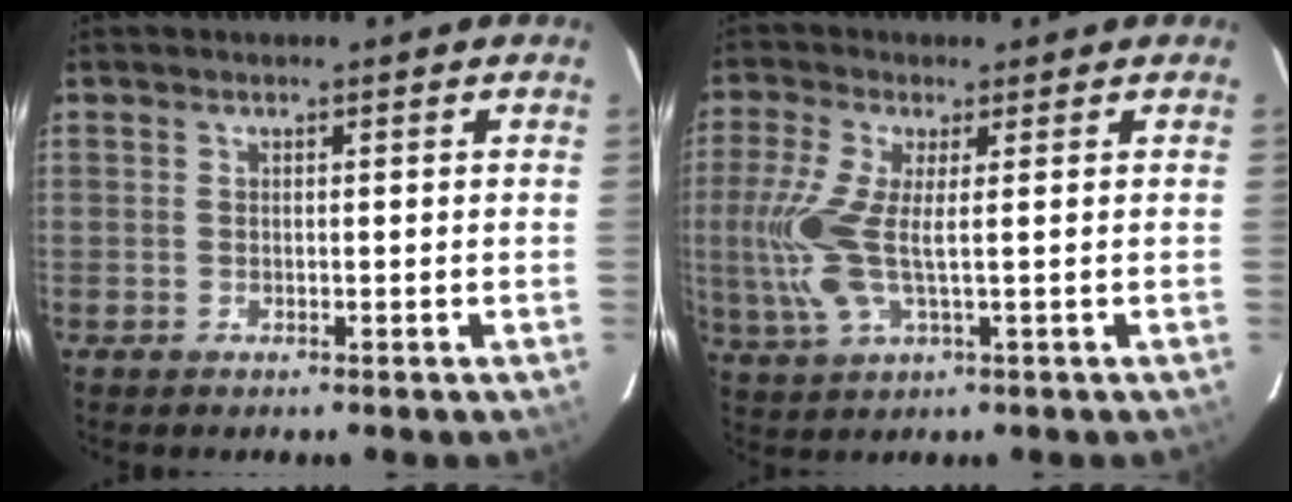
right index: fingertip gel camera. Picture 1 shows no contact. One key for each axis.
{"total": 9.4, "fx": 0.3, "fy": 2.6, "fz": 9.0, "tx": -0.209, "ty": -0.002, "tz": 0.006}